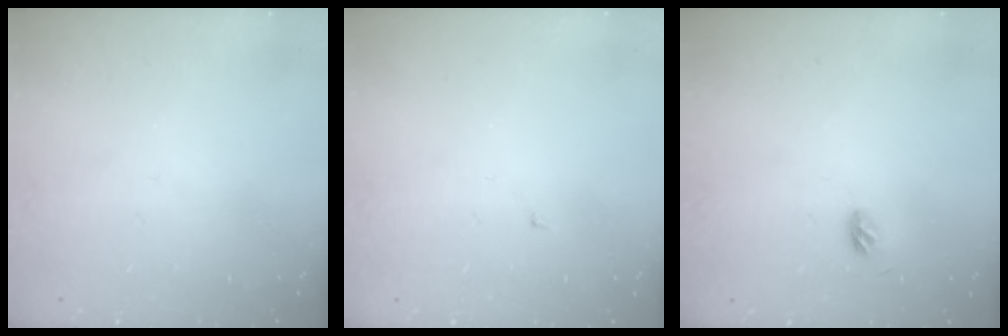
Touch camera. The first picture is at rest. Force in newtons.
{"total": 1.4, "press": 1.3, "slide": 0.1}
{"total": 4.0, "press": 3.9, "slide": 1.0}